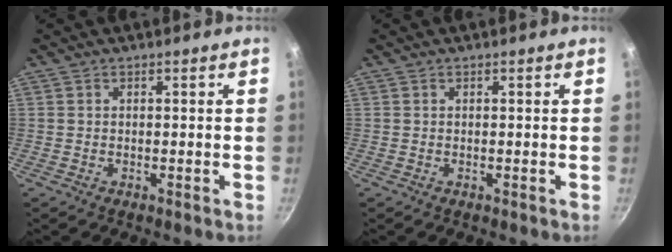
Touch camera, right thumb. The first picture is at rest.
{"total": 0.0}